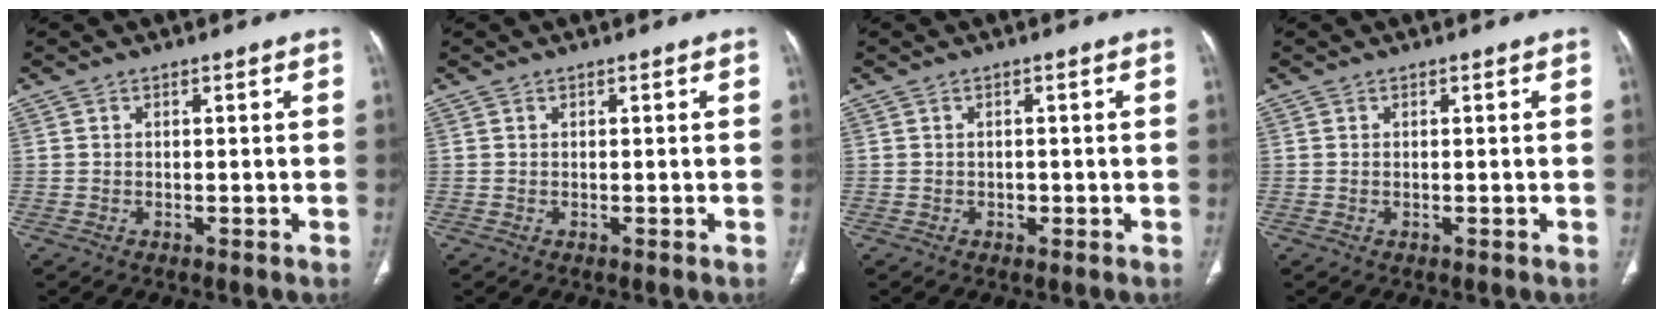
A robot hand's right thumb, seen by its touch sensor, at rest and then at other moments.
{"total": 0.0}
{"total": 1.0, "force": [-0.3, 0.8, 0.4], "torque": [0.001, 0.003, -0.004]}
{"total": 0.0}